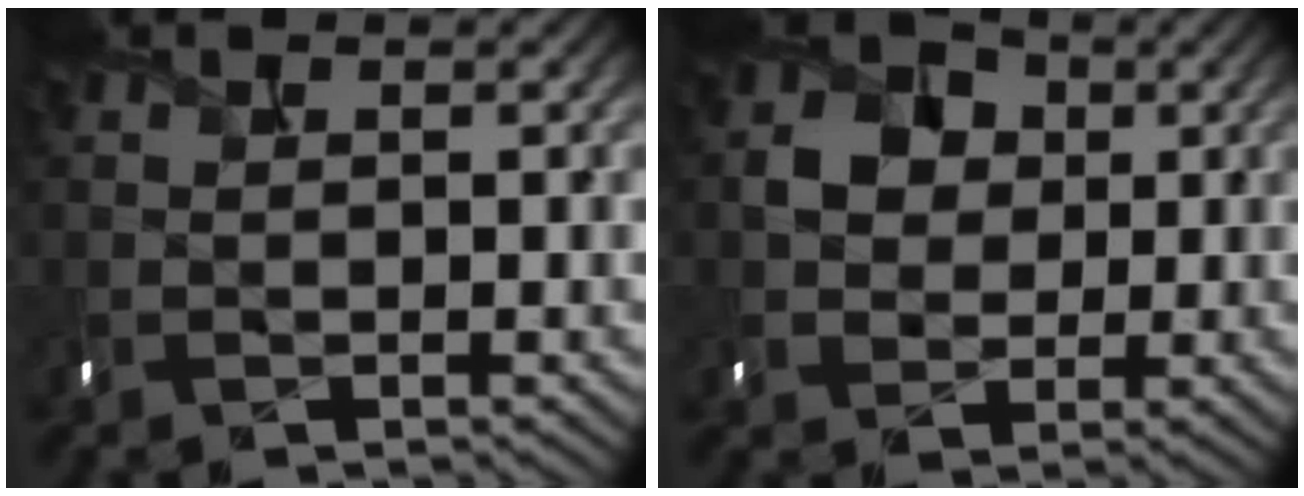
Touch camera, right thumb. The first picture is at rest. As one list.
[{"total": 5.2, "force": [0.9, 4.4, 2.5], "torque": [-0.055, 0.007, 0.006]}]